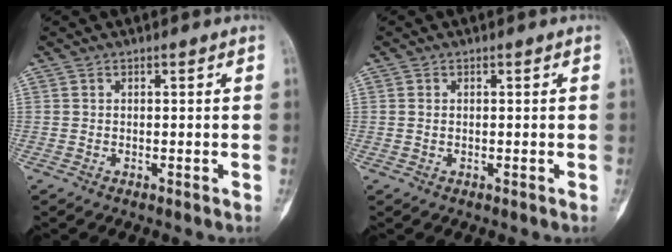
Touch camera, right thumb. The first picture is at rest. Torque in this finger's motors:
{"motor_torque": [-0.46, -0.16, 0.07, 0.03, -0.02]}